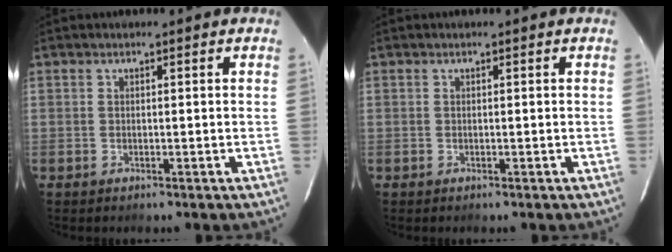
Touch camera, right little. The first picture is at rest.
{"total": 0.0}